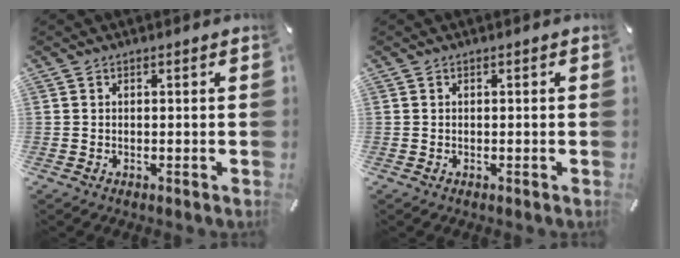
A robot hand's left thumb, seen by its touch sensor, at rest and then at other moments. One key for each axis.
{"total": 0.0}